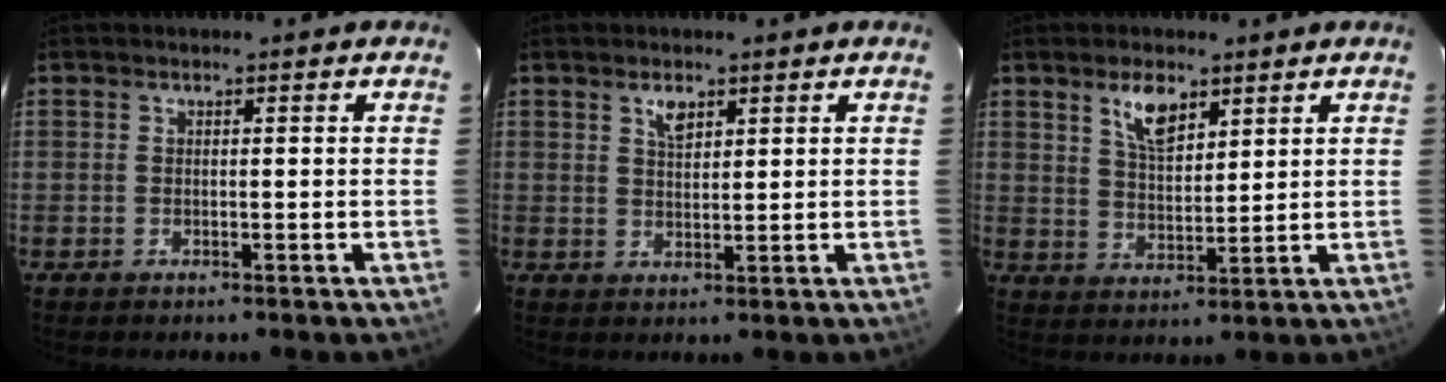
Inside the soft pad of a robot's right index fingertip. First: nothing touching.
{"total": 3.0, "force": [1.8, 1.5, 1.9], "torque": [-0.030, 0.003, 0.033]}
{"total": 6.8, "force": [4.2, 3.0, 4.6], "torque": [-0.078, 0.004, 0.080]}